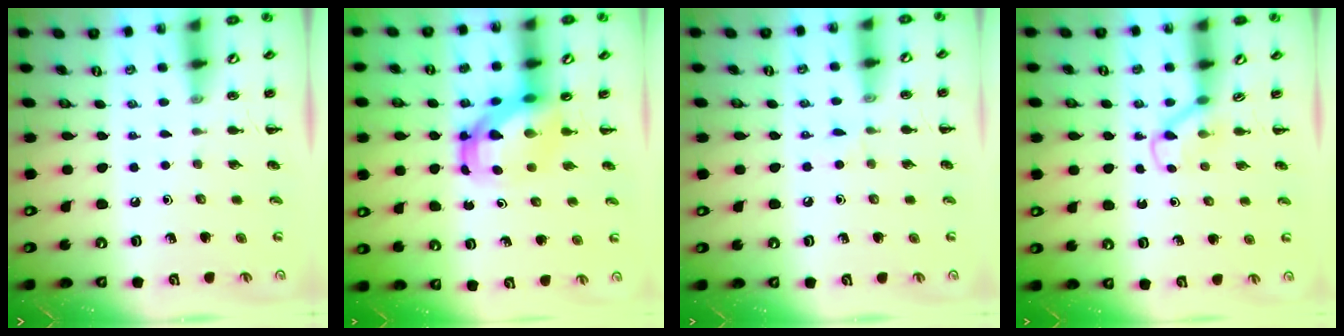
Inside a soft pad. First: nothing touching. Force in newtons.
{"total": 5.8, "press": 5.6, "slide": 1.4}
{"total": 4.4, "press": 4.2, "slide": 1.4}
{"total": 2.9, "press": 2.7, "slide": 1.2}